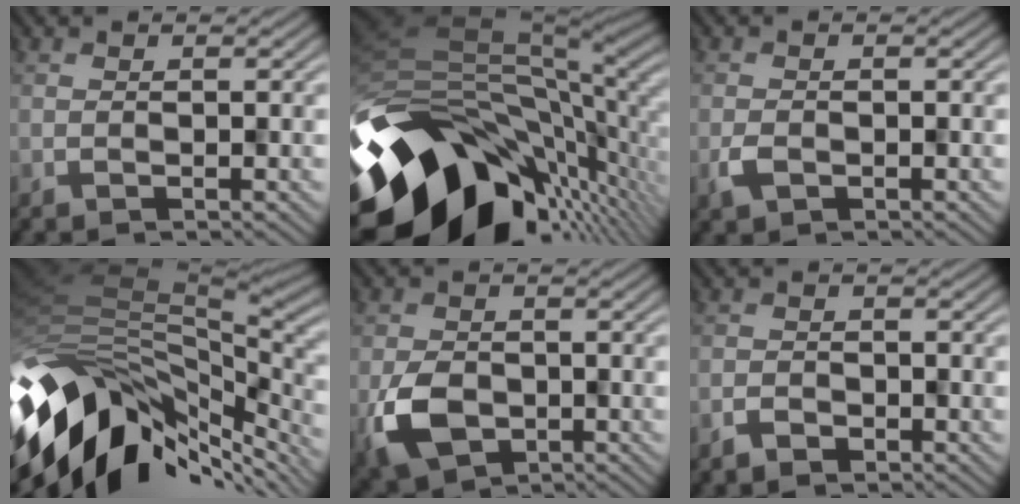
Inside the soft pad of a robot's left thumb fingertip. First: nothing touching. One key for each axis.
{"total": 16.1, "fx": -6.3, "fy": 10.1, "fz": 10.9, "tx": -0.214, "ty": -0.033, "tz": -0.098}
{"total": 1.0, "fx": -0.6, "fy": 0.8, "fz": 0.1, "tx": -0.015, "ty": -0.011, "tz": -0.010}
{"total": 14.6, "fx": -6.1, "fy": 8.9, "fz": 9.8, "tx": -0.208, "ty": -0.024, "tz": -0.111}
{"total": 5.3, "fx": -2.1, "fy": 4.1, "fz": 2.6, "tx": -0.068, "ty": -0.022, "tz": -0.038}
{"total": 1.6, "fx": -1.3, "fy": 0.8, "fz": -0.1, "tx": -0.002, "ty": -0.006, "tz": -0.023}